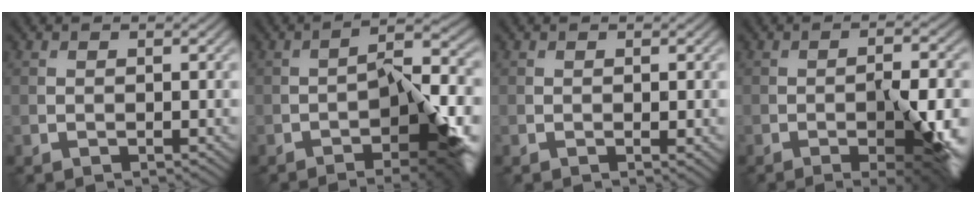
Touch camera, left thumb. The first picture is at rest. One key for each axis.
{"total": 10.7, "fx": -4.4, "fy": 3.5, "fz": 9.2, "tx": -0.136, "ty": -0.002, "tz": -0.066}
{"total": 0.7, "fx": -0.1, "fy": 0.2, "fz": 0.7, "tx": -0.012, "ty": -0.003, "tz": -0.002}
{"total": 9.0, "fx": -3.1, "fy": 2.4, "fz": 8.1, "tx": -0.123, "ty": -0.006, "tz": -0.036}